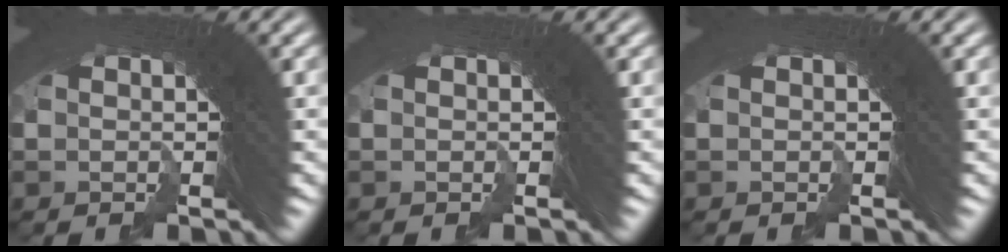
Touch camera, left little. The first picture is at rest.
{"total": 0.0}
{"total": 0.0}